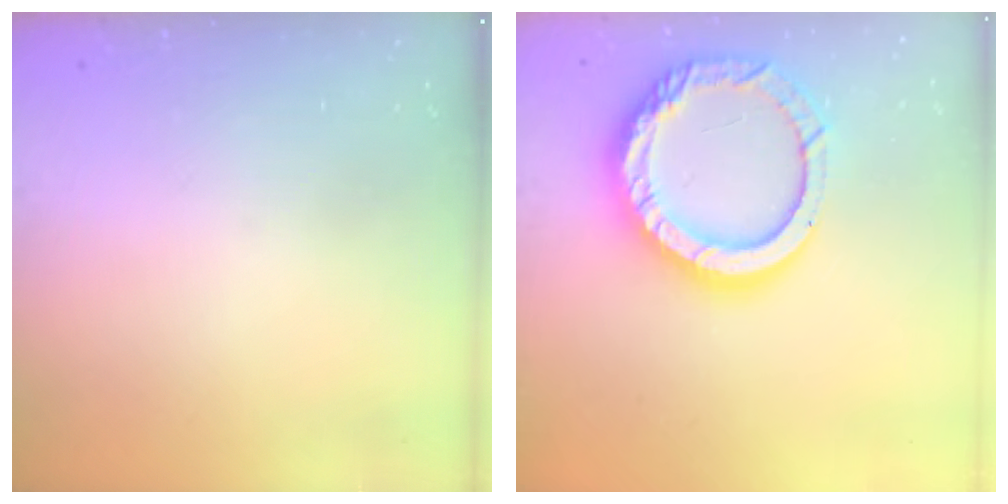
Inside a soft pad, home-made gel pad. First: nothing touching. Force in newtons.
{"total": 17.4, "press": 17.3, "slide": 1.6}